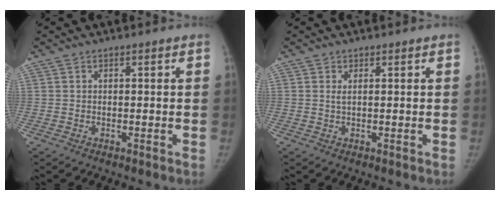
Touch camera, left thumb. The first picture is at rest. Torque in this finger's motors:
{"motor_torque": [0.87, -0.15, 0.43, -0.32, 0.00]}